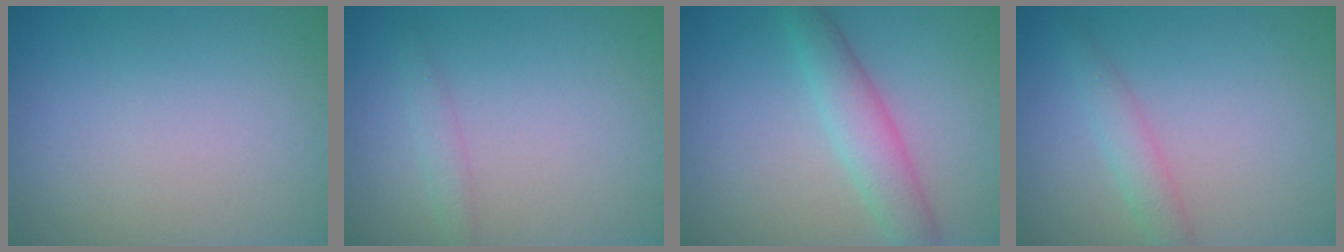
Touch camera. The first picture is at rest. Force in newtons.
{"total": 1.2, "press": 1.2, "slide": 0.1}
{"total": 3.7, "press": 3.7, "slide": 0.1}
{"total": 1.9, "press": 1.9, "slide": 0.1}